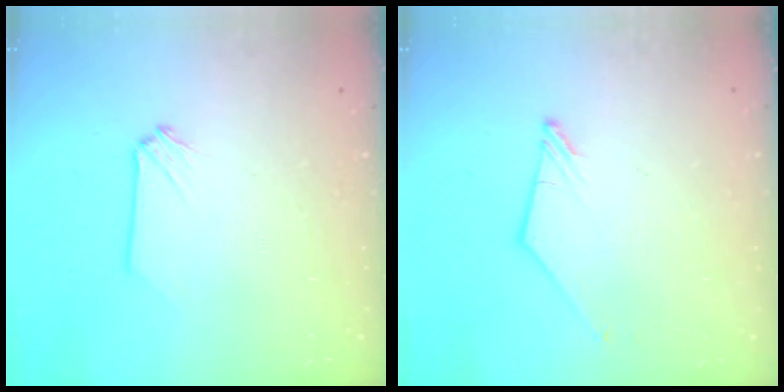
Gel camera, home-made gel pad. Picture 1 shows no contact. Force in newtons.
{"total": 0.8, "press": 0.8, "slide": 0.2}